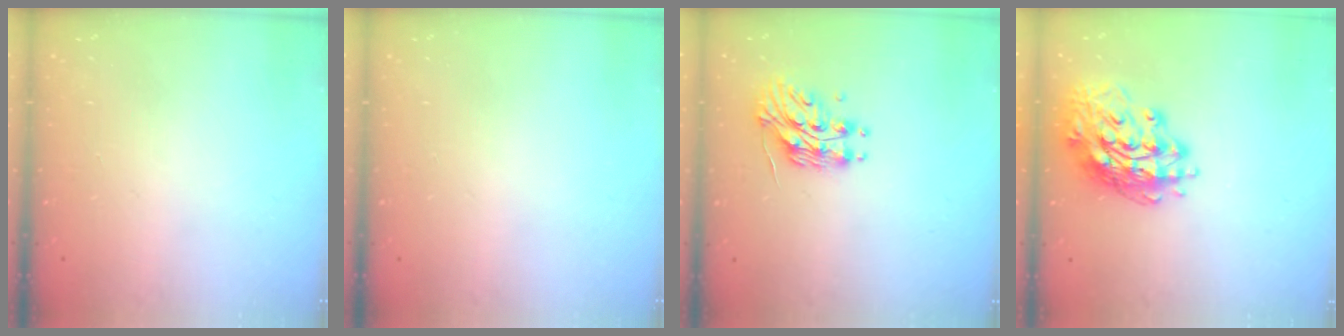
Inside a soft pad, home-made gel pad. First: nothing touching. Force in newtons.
{"total": 0.0}
{"total": 11.8, "press": 11.8, "slide": 0.6}
{"total": 15.7, "press": 15.7, "slide": 1.3}